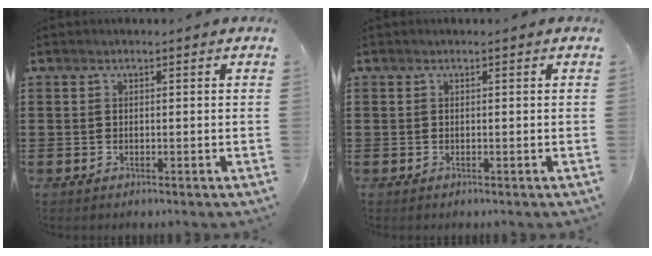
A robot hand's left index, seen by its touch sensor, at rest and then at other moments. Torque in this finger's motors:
{"motor_torque": [0.00, 0.00, 0.00, 0.00]}